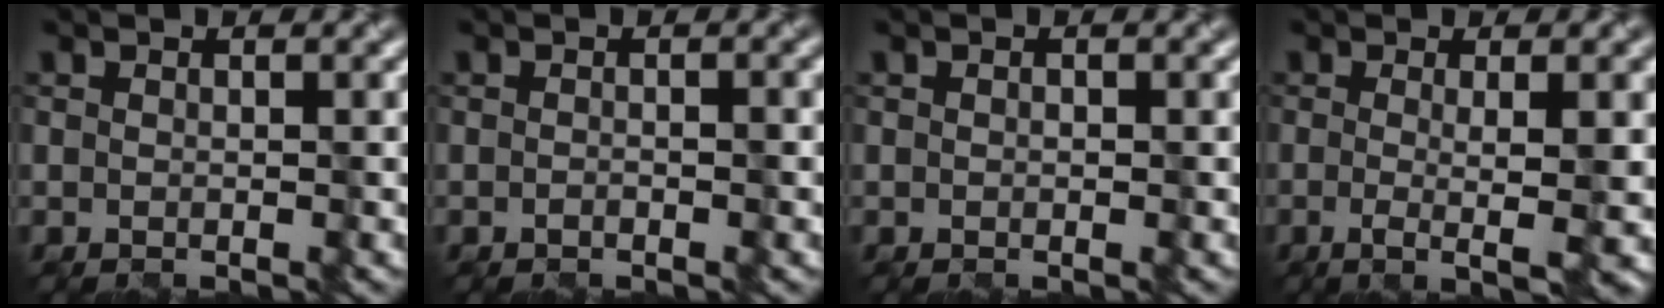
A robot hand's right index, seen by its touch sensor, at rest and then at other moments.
{"total": 1.3, "force": [-0.4, 0.6, 1.1], "torque": [-0.001, 0.006, -0.008]}
{"total": 0.0}
{"total": 4.7, "force": [-0.3, 1.1, 4.6], "torque": [-0.065, -0.002, -0.005]}